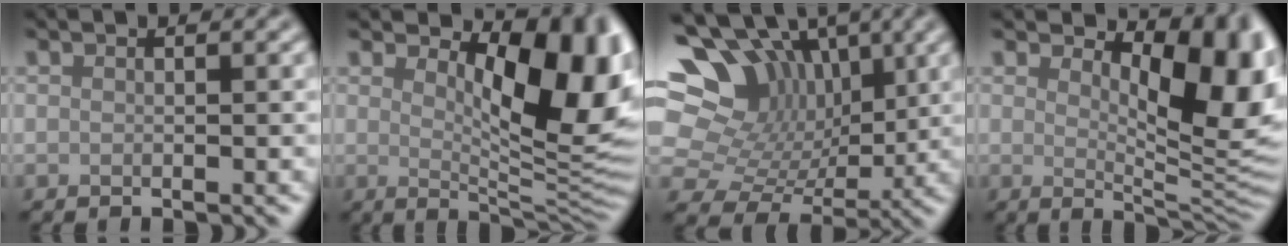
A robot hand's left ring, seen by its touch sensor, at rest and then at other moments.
{"total": 11.1, "force": [3.1, 5.0, 9.4], "torque": [-0.117, -0.008, 0.050]}
{"total": 12.5, "force": [4.5, 9.0, 7.3], "torque": [-0.162, 0.028, 0.076]}
{"total": 9.6, "force": [2.9, 4.4, 8.0], "torque": [-0.110, -0.016, 0.048]}